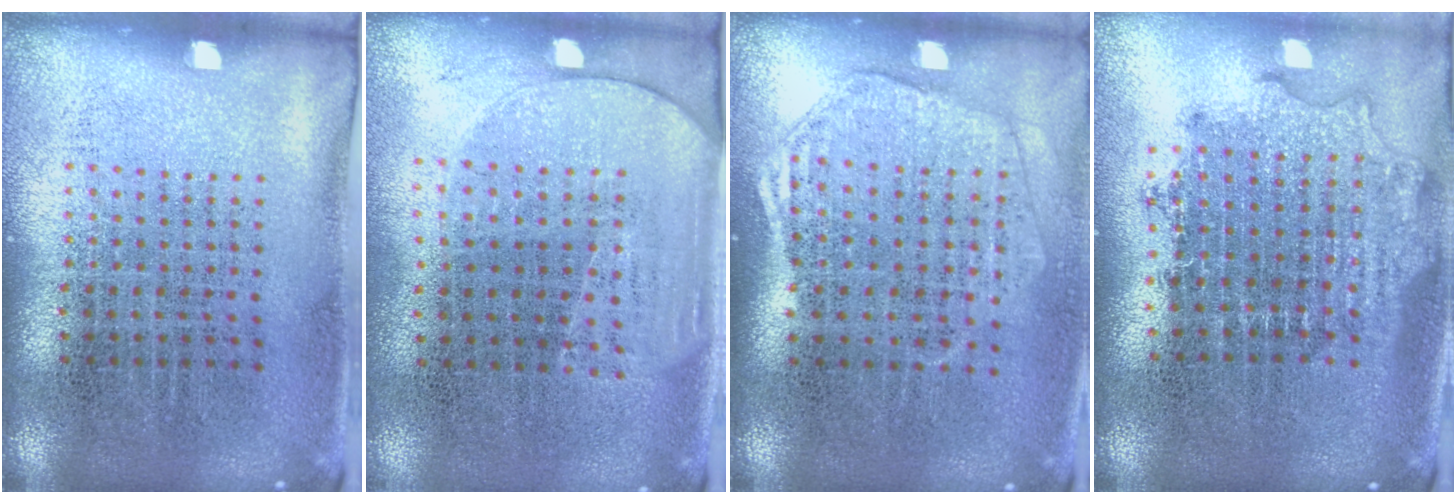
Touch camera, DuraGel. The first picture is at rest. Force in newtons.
{"total": 1.6, "press": 1.4, "slide": 0.8}
{"total": 1.7, "press": 1.6, "slide": 0.7}
{"total": 1.8, "press": 1.5, "slide": 1.0}